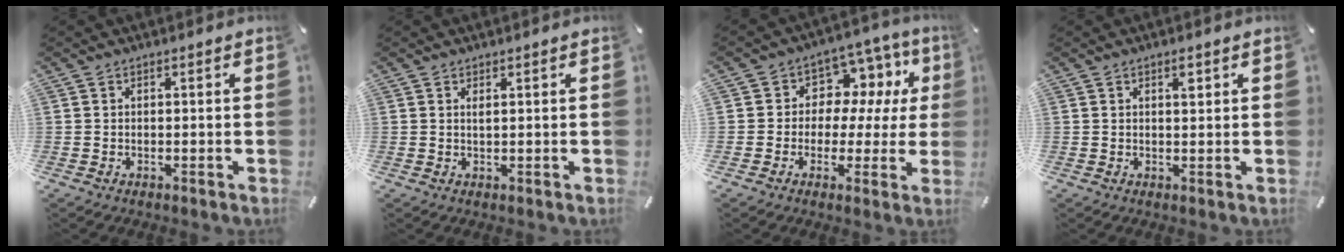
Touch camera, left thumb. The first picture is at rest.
{"total": 1.0, "force": [0.5, 0.1, 0.8], "torque": [-0.018, 0.000, 0.008]}
{"total": 9.1, "force": [2.2, 8.0, 3.7], "torque": [-0.062, -0.017, 0.046]}
{"total": 1.9, "force": [1.0, 0.7, 1.5], "torque": [-0.025, -0.002, 0.015]}